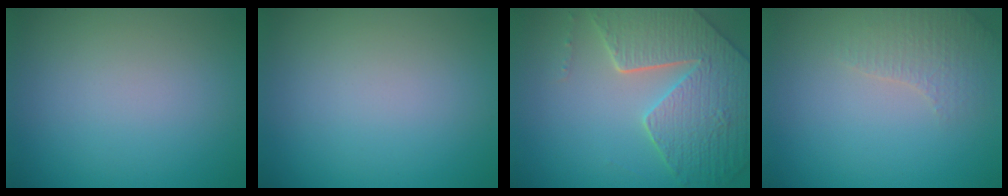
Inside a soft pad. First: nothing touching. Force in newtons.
{"total": 0.0}
{"total": 8.2, "press": 5.9, "slide": 5.6}
{"total": 2.3, "press": 2.2, "slide": 0.7}